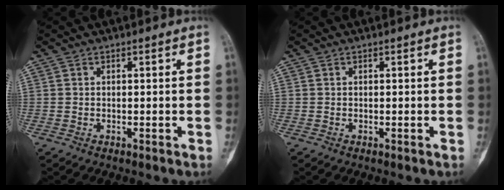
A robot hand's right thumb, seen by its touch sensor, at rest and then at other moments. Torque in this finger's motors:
{"motor_torque": [0.15, 0.07, -0.09, 0.03, 0.03]}